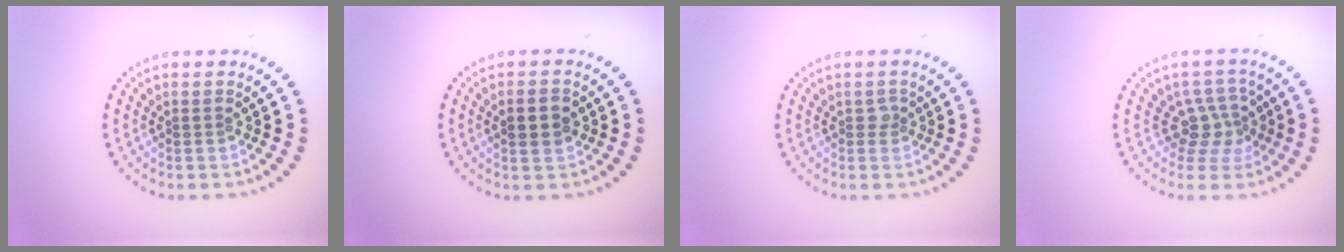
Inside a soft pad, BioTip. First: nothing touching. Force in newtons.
{"total": 2.4, "press": 2.4, "slide": 0.3}
{"total": 0.7, "press": 0.5, "slide": 0.4}
{"total": 2.8, "press": 2.2, "slide": 1.8}